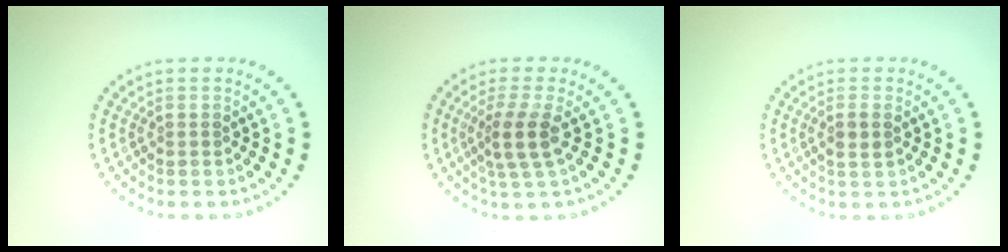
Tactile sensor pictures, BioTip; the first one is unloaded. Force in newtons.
{"total": 2.9, "press": 2.2, "slide": 1.8}
{"total": 1.4, "press": 1.3, "slide": 0.5}